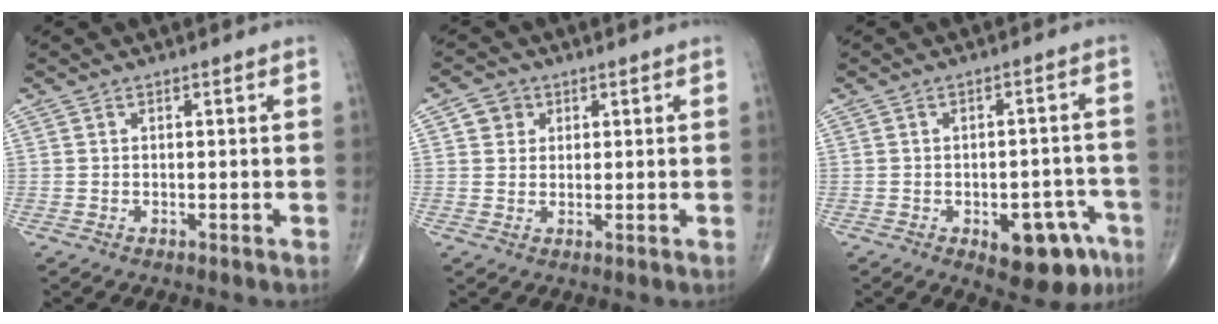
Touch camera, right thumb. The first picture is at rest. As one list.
[{"total": 3.4, "force": [1.3, 3.0, 0.9], "torque": [0.002, -0.003, 0.016]}, {"total": 11.0, "force": [-5.4, 5.6, 7.8], "torque": [-0.066, 0.035, -0.060]}]